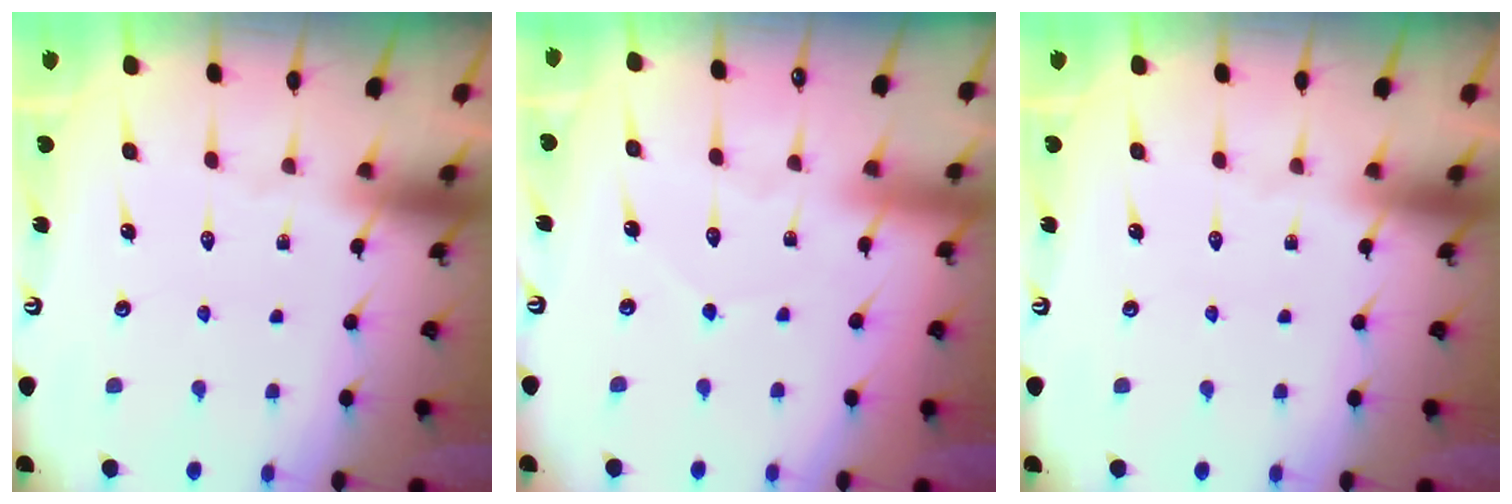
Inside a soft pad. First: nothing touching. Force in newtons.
{"total": 4.1, "press": 4.1, "slide": 0.5}
{"total": 0.0}